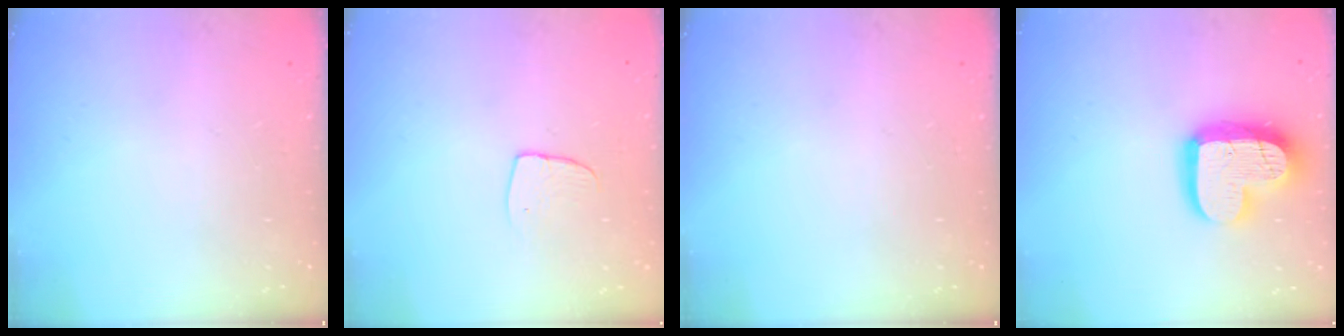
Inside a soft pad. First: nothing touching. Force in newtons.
{"total": 6.5, "press": 6.5, "slide": 0.5}
{"total": 0.0}
{"total": 17.4, "press": 17.4, "slide": 1.7}